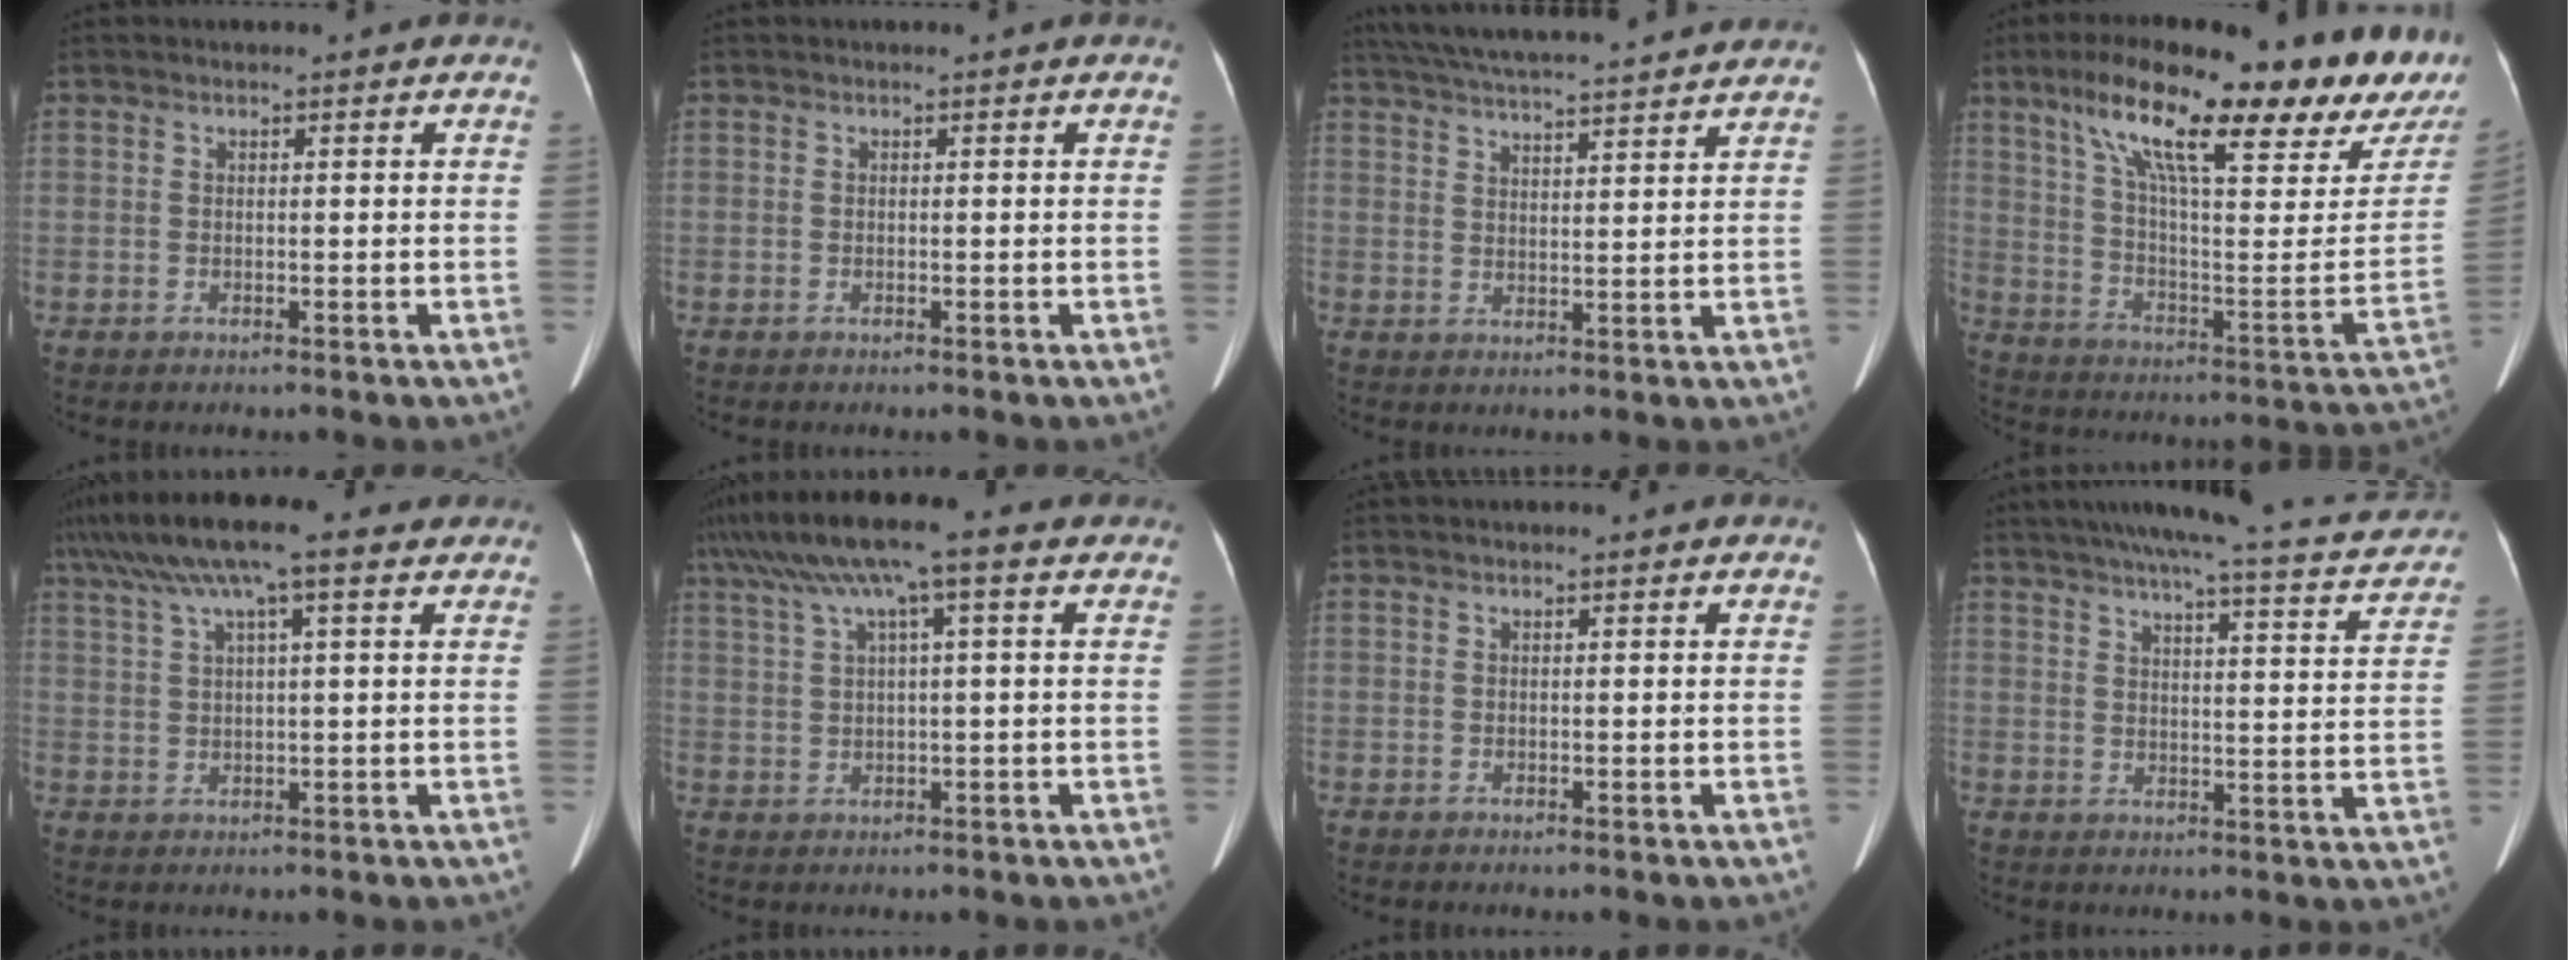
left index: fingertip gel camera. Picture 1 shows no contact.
{"total": 0.0}
{"total": 18.0, "force": [16.3, 1.3, 7.5], "torque": [-0.134, 0.042, 0.237]}
{"total": 28.0, "force": [19.8, 4.8, 19.3], "torque": [-0.304, 0.004, 0.281]}
{"total": 13.5, "force": [9.4, 2.3, 9.5], "torque": [-0.178, 0.054, 0.149]}
{"total": 14.3, "force": [10.3, 2.9, 9.5], "torque": [-0.176, 0.055, 0.158]}
{"total": 1.7, "force": [1.5, 0.0, 0.8], "torque": [-0.010, 0.017, 0.021]}
{"total": 23.5, "force": [21.2, 2.4, 10.0], "torque": [-0.148, -0.017, 0.260]}